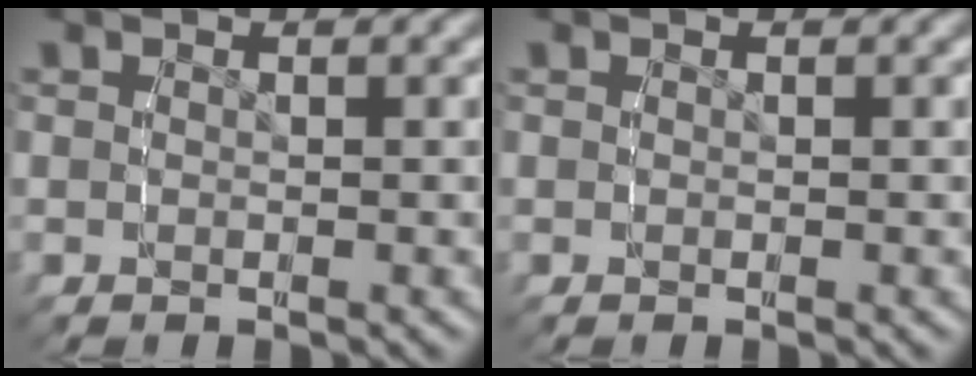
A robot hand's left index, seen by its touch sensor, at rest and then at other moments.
{"total": 0.0}